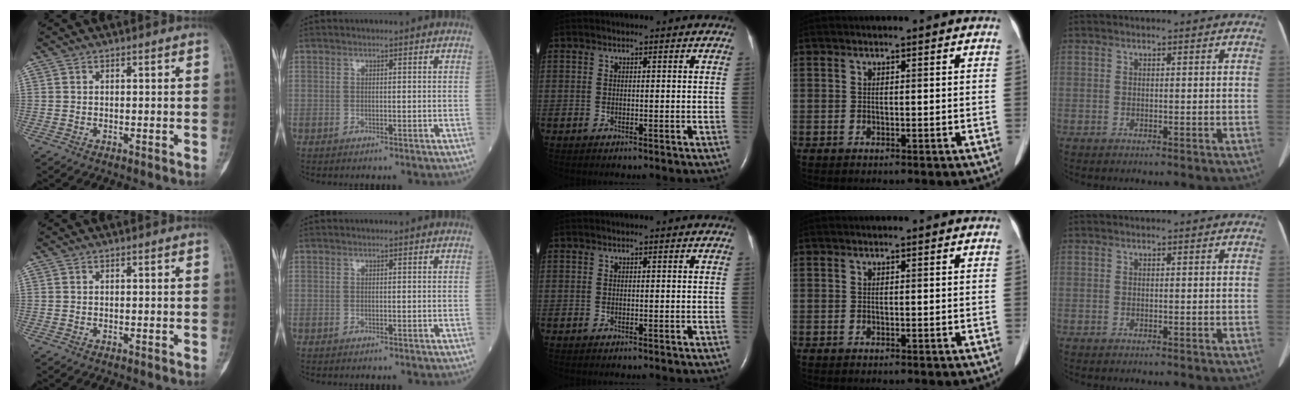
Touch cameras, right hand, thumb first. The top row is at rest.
{}